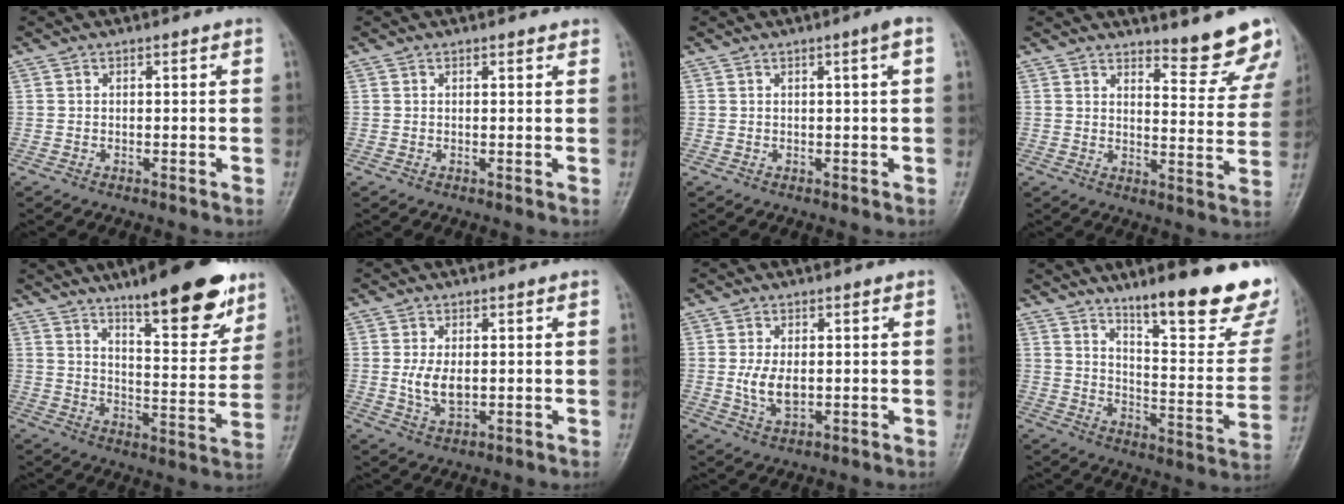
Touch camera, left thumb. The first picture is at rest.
{"total": 0.8, "force": [0.7, 0.3, 0.3], "torque": [-0.002, -0.003, 0.008]}
{"total": 1.8, "force": [0.5, -0.3, 1.8], "torque": [-0.028, 0.003, 0.011]}
{"total": 9.9, "force": [8.9, 2.0, 3.6], "torque": [-0.011, -0.077, 0.110]}
{"total": 17.9, "force": [12.0, 5.0, 12.4], "torque": [-0.132, -0.065, 0.182]}
{"total": 4.7, "force": [0.2, 2.7, 3.8], "torque": [-0.071, -0.010, 0.008]}
{"total": 4.9, "force": [0.1, 2.8, 4.0], "torque": [-0.075, -0.010, 0.007]}
{"total": 23.7, "force": [15.9, 5.3, 16.7], "torque": [-0.193, -0.094, 0.233]}